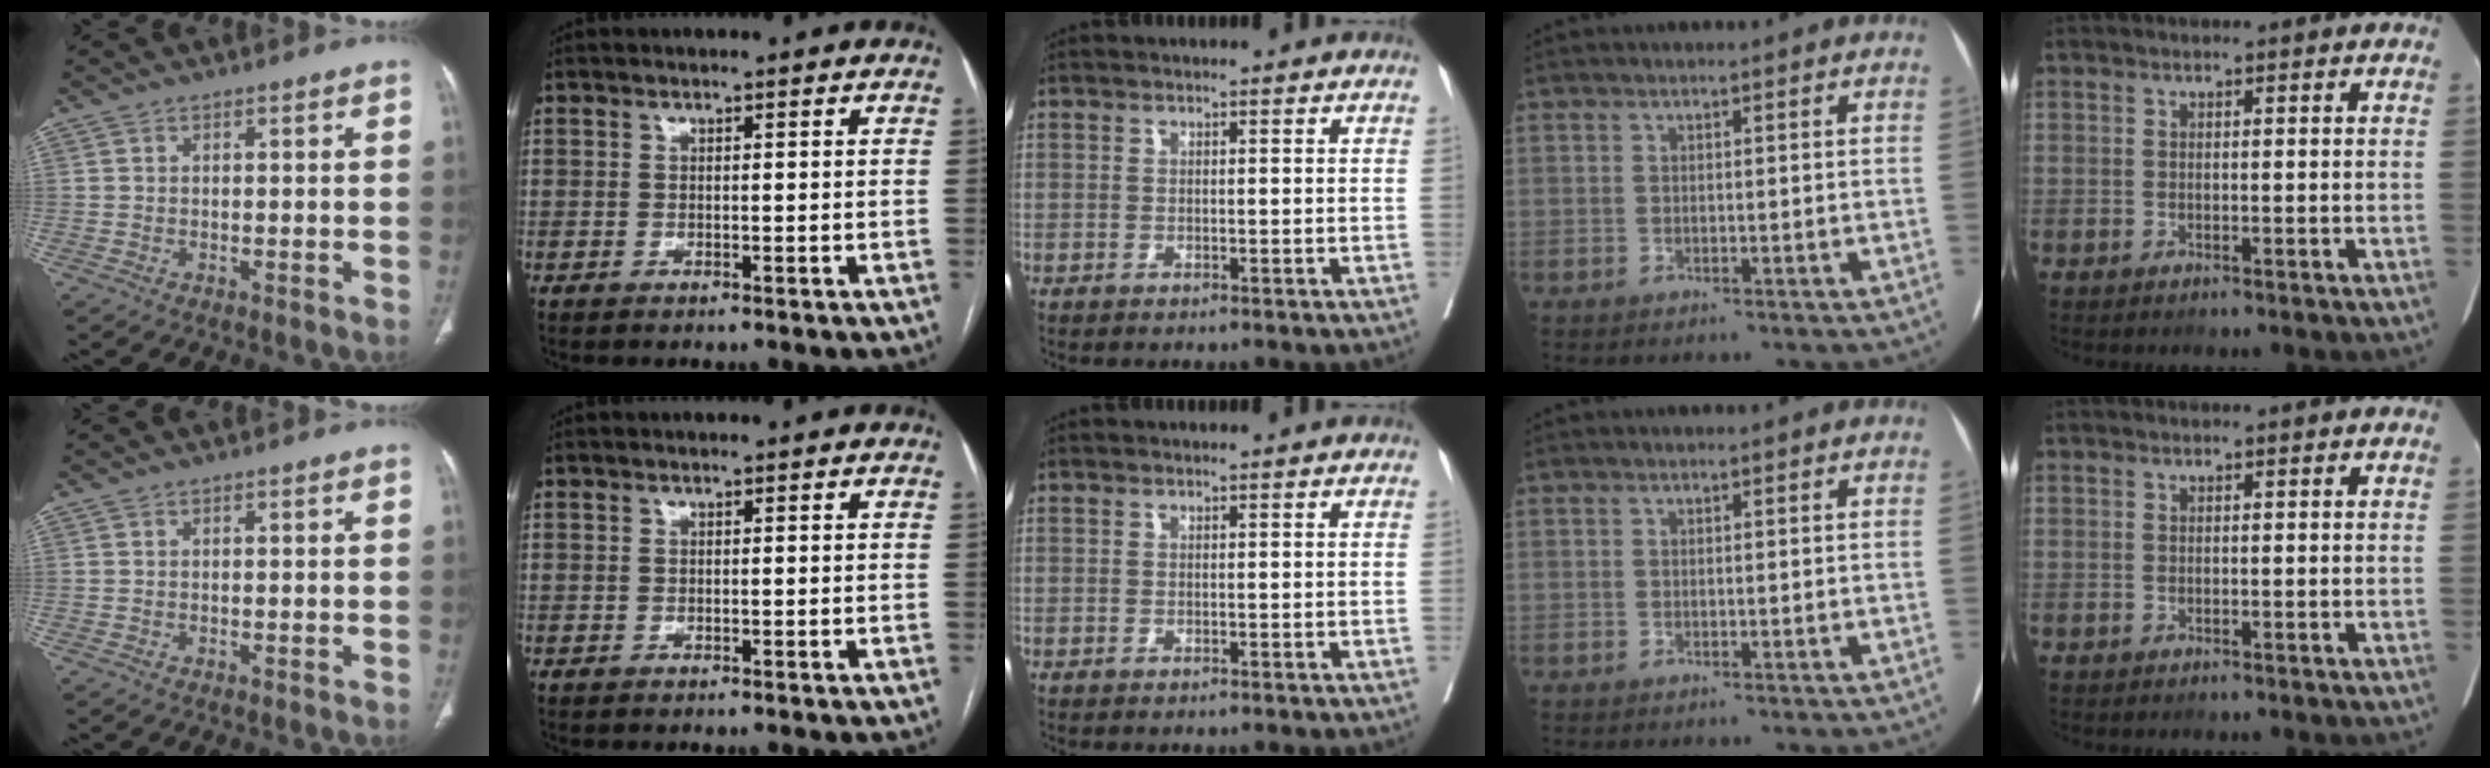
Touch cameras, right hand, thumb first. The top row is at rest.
{}